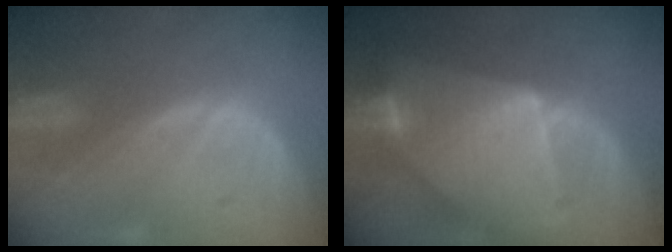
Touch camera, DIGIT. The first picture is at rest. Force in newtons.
{"total": 10.1, "press": 10.0, "slide": 0.7}